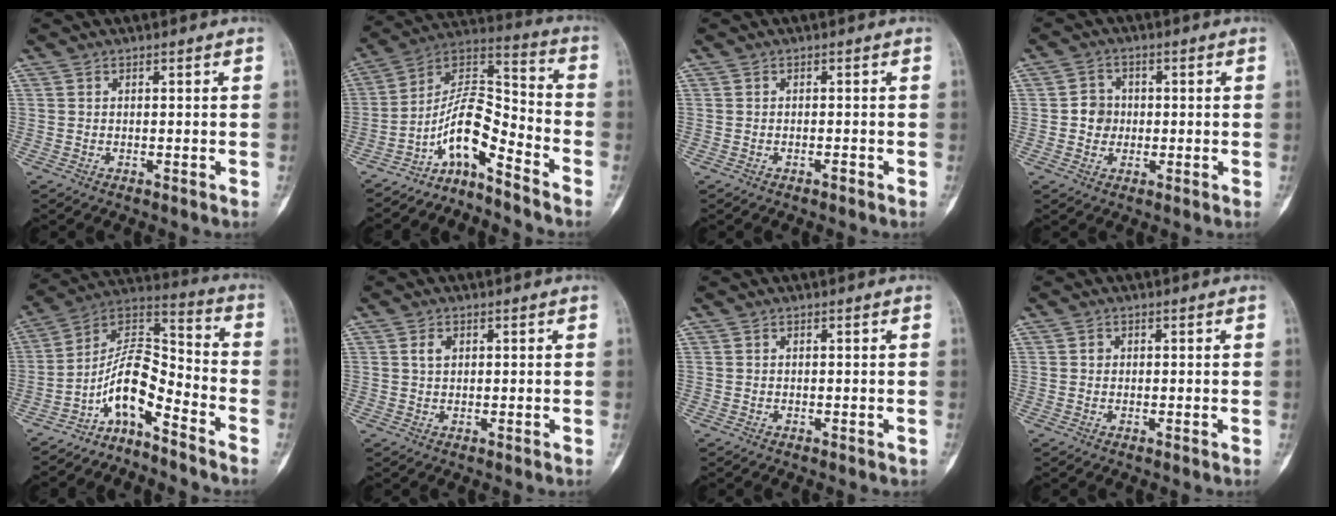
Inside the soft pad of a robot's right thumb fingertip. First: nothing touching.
{"total": 11.1, "force": [-7.5, 3.5, 7.4], "torque": [-0.132, 0.108, -0.141]}
{"total": 0.0}
{"total": 4.2, "force": [-0.2, 3.9, 1.5], "torque": [-0.002, 0.008, -0.008]}
{"total": 11.1, "force": [-7.0, 4.0, 7.6], "torque": [-0.132, 0.105, -0.133]}
{"total": 2.1, "force": [0.7, 1.4, 1.4], "torque": [-0.023, 0.001, 0.013]}
{"total": 0.0}
{"total": 0.9, "force": [0.1, 0.8, 0.3], "torque": [-0.001, 0.002, 0.001]}